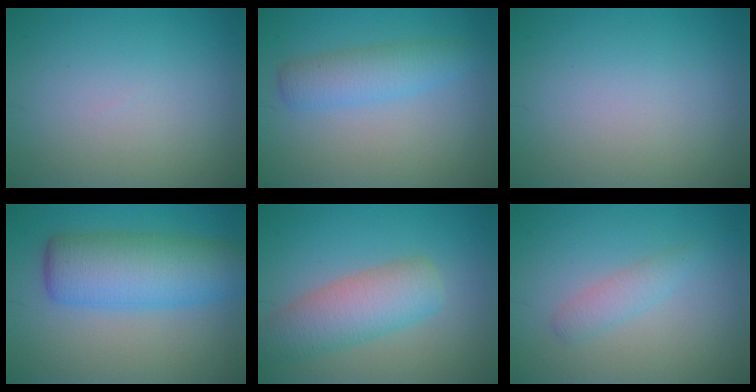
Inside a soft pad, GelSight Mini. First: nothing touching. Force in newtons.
{"total": 3.2, "press": 3.2, "slide": 0.1}
{"total": 0.0}
{"total": 7.7, "press": 7.7, "slide": 0.2}
{"total": 5.3, "press": 5.3, "slide": 0.4}
{"total": 1.7, "press": 1.7, "slide": 0.0}